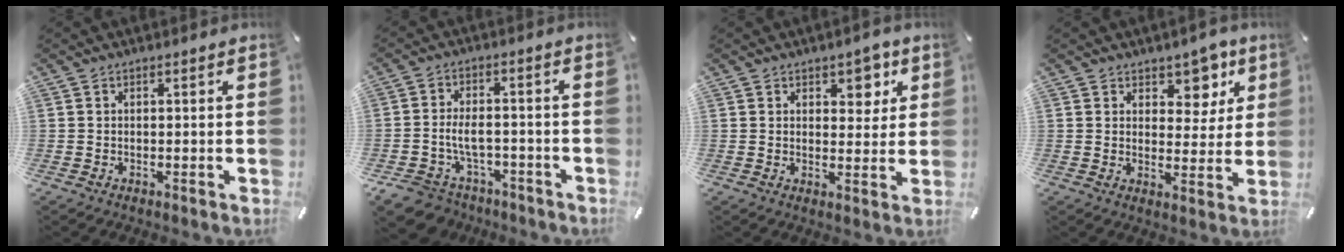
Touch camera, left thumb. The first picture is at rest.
{"total": 8.2, "force": [-3.0, 6.0, 4.6], "torque": [-0.103, 0.018, -0.052]}
{"total": 5.1, "force": [2.7, 3.6, 2.4], "torque": [-0.011, -0.013, 0.038]}
{"total": 6.7, "force": [4.3, 4.8, 2.0], "torque": [0.002, -0.037, 0.068]}